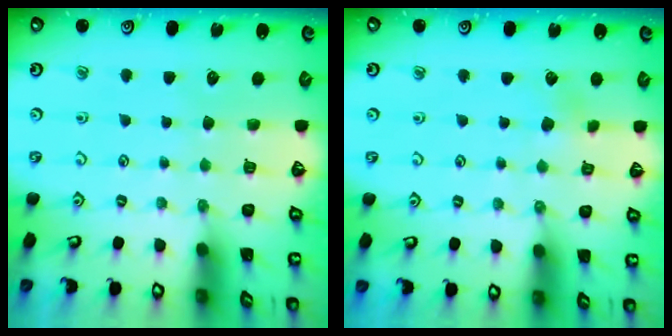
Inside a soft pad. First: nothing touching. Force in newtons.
{"total": 3.0, "press": 3.0, "slide": 0.1}